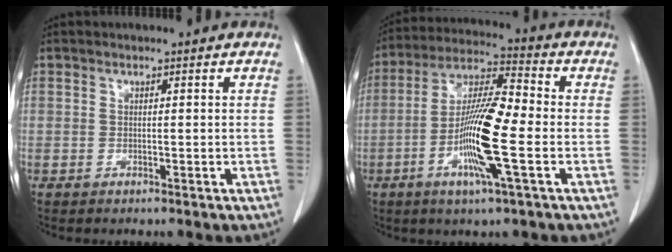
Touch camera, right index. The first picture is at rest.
{"total": 13.4, "force": [-3.3, 0.8, 12.9], "torque": [-0.250, -0.003, -0.070]}